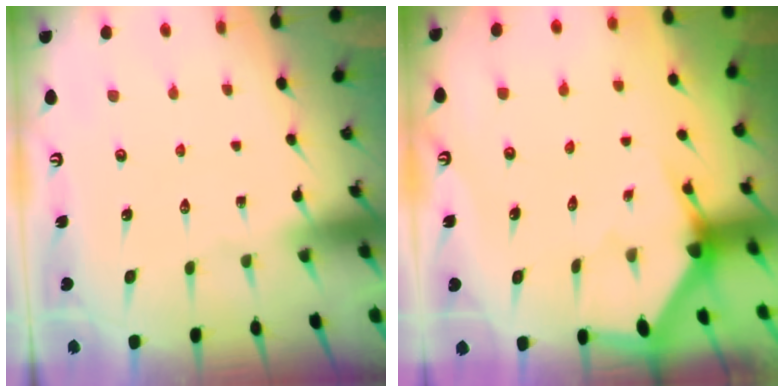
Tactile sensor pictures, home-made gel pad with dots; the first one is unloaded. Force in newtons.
{"total": 2.7, "press": 2.7, "slide": 0.1}